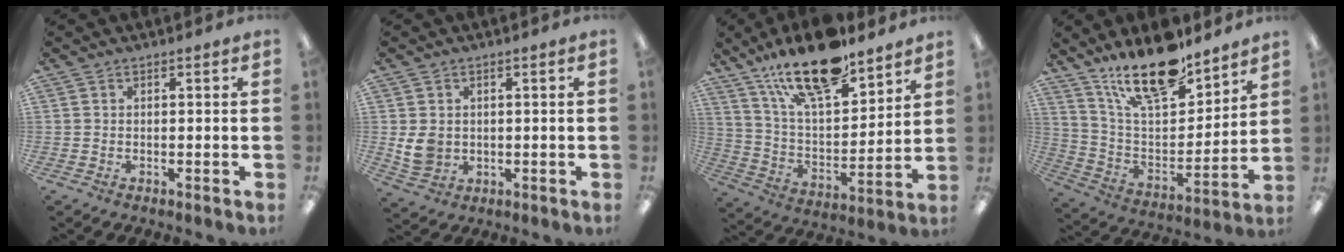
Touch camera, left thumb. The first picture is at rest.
{"total": 5.7, "force": [0.6, 4.8, 3.0], "torque": [-0.062, 0.003, 0.015]}
{"total": 21.0, "force": [15.7, 7.4, 11.9], "torque": [-0.208, -0.087, 0.270]}
{"total": 20.0, "force": [15.3, 7.0, 10.7], "torque": [-0.198, -0.089, 0.267]}